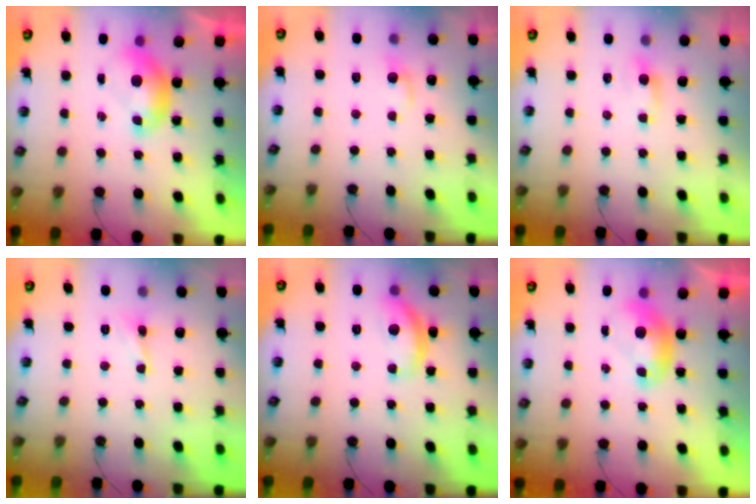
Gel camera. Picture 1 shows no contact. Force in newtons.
{"total": 1.2, "press": 1.0, "slide": 0.6}
{"total": 0.0}
{"total": 2.1, "press": 2.0, "slide": 0.6}
{"total": 8.1, "press": 8.0, "slide": 0.6}
{"total": 0.0}